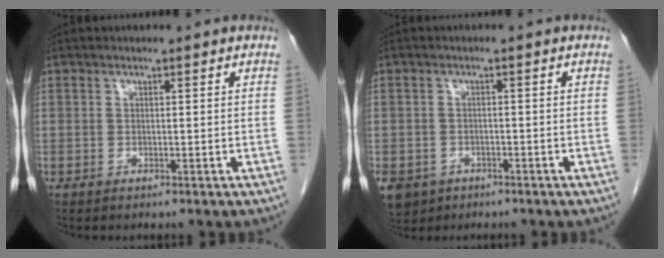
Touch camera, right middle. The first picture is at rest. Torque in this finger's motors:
{"motor_torque": [0.52, -0.60, 0.24, 0.08]}